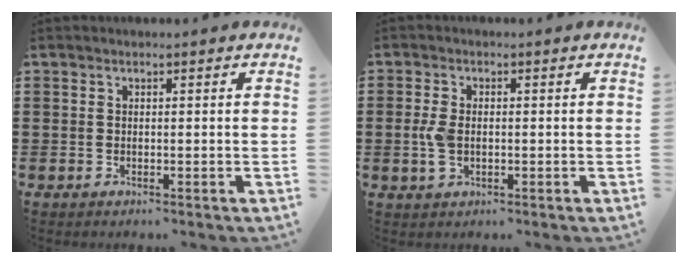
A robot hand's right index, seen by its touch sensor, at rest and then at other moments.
{"total": 3.5, "force": [-0.2, 2.0, 2.8], "torque": [-0.071, 0.001, -0.008]}